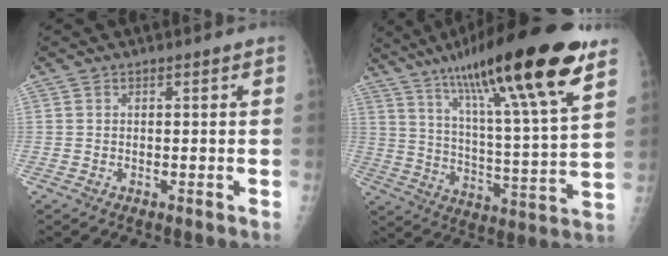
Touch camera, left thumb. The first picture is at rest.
{"total": 26.5, "force": [16.2, 3.5, 20.7], "torque": [-0.328, -0.044, 0.264]}